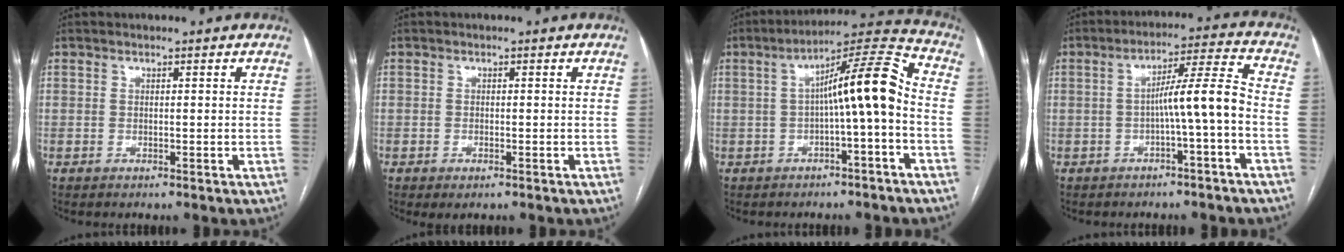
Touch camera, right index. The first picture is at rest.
{"total": 1.4, "force": [-0.8, 0.5, 1.0], "torque": [-0.011, -0.001, -0.006]}
{"total": 10.7, "force": [-0.9, 0.5, 10.7], "torque": [-0.167, 0.035, -0.016]}
{"total": 8.6, "force": [-1.8, -0.8, 8.4], "torque": [-0.132, 0.028, -0.028]}